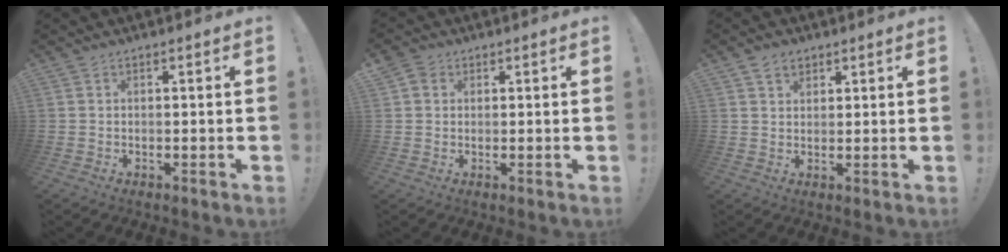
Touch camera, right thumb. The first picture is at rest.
{"total": 2.8, "force": [1.2, 2.3, 0.9], "torque": [-0.014, 0.000, 0.023]}
{"total": 3.8, "force": [2.5, 2.6, 1.2], "torque": [-0.012, -0.007, 0.044]}